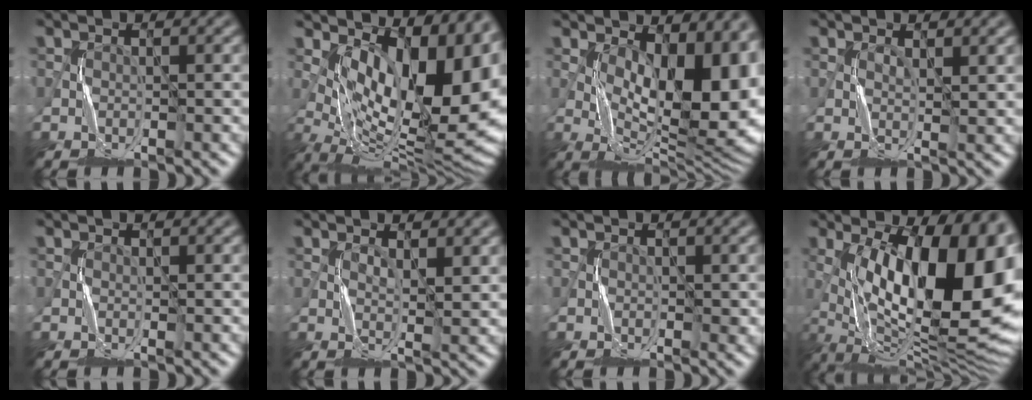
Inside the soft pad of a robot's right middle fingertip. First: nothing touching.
{"total": 13.8, "force": [1.7, 5.9, 12.3], "torque": [-0.182, -0.003, 0.037]}
{"total": 13.6, "force": [1.3, 6.4, 11.9], "torque": [-0.140, 0.001, 0.018]}
{"total": 1.4, "force": [0.7, 0.2, 1.2], "torque": [-0.023, -0.001, 0.013]}
{"total": 0.0}
{"total": 2.1, "force": [1.0, 0.4, 1.8], "torque": [-0.034, -0.003, 0.020]}
{"total": 0.6, "force": [0.1, 0.4, 0.4], "torque": [-0.002, 0.000, 0.001]}
{"total": 18.8, "force": [1.3, 6.9, 17.4], "torque": [-0.237, 0.015, 0.027]}